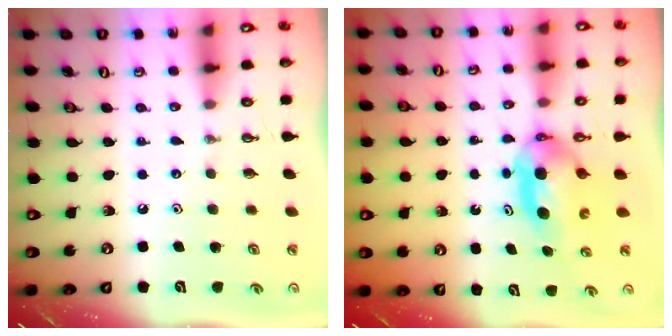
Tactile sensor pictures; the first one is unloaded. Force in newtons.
{"total": 6.4, "press": 5.7, "slide": 2.9}